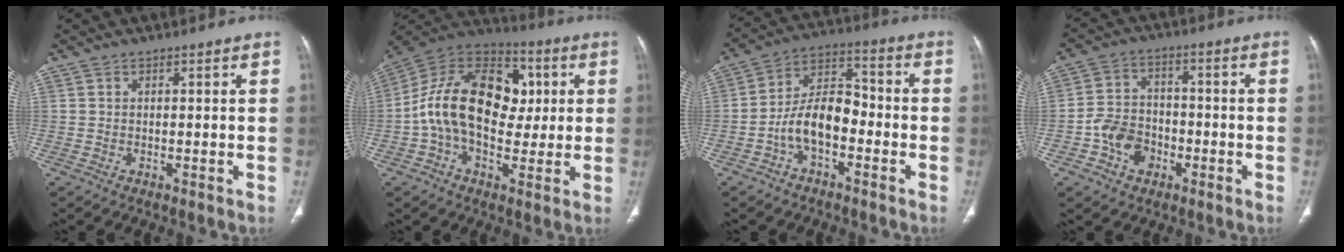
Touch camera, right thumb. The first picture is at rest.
{"total": 20.5, "force": [1.2, 13.7, 15.2], "torque": [-0.247, 0.031, 0.016]}
{"total": 10.5, "force": [-3.6, 5.8, 7.9], "torque": [-0.131, 0.046, -0.071]}
{"total": 8.1, "force": [-3.1, 6.2, 4.1], "torque": [-0.054, 0.028, -0.056]}